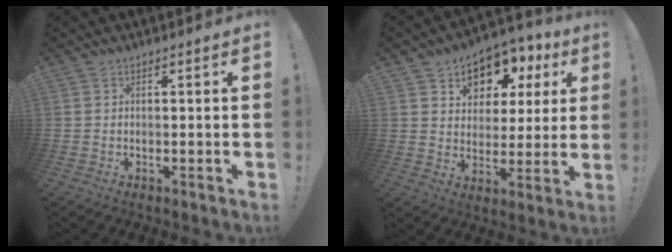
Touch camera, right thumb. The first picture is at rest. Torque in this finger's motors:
{"motor_torque": [0.83, 2.69, 0.91, 0.05, 0.02]}